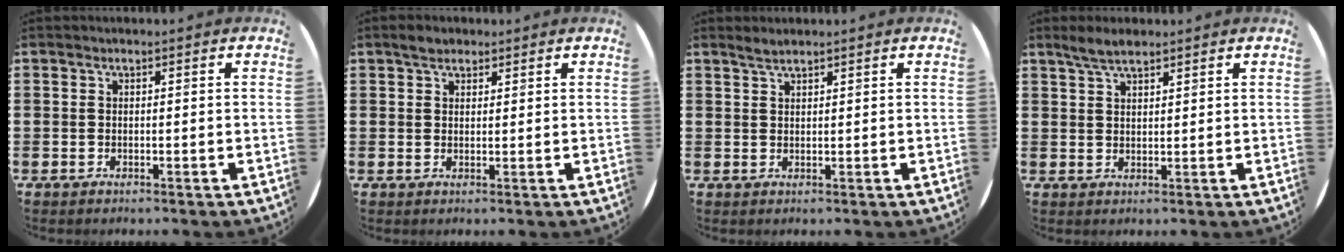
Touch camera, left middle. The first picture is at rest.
{"total": 2.0, "force": [1.7, 0.9, 0.4], "torque": [0.007, 0.000, 0.029]}
{"total": 1.4, "force": [1.3, 0.1, 0.4], "torque": [-0.009, 0.003, 0.024]}
{"total": 3.1, "force": [2.6, 0.8, 1.5], "torque": [-0.033, 0.006, 0.047]}